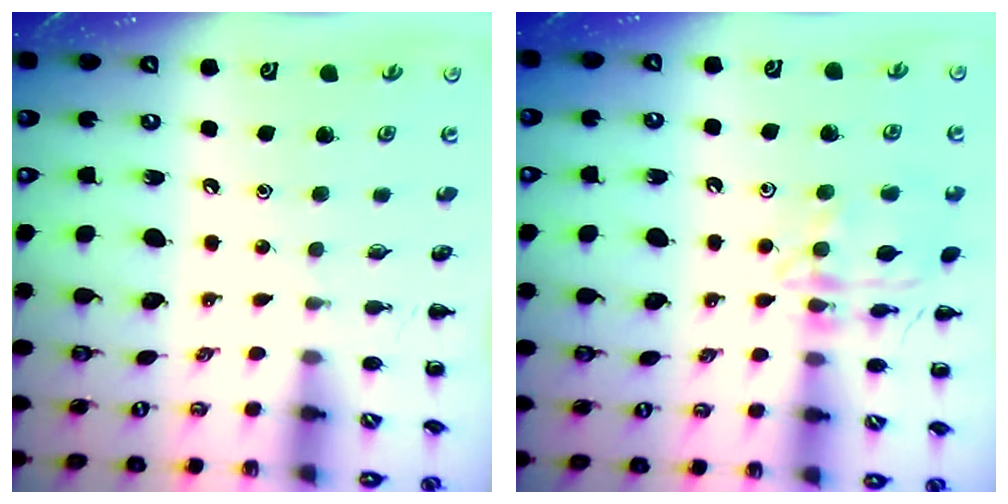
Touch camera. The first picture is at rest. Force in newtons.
{"total": 14.4, "press": 14.4, "slide": 1.0}